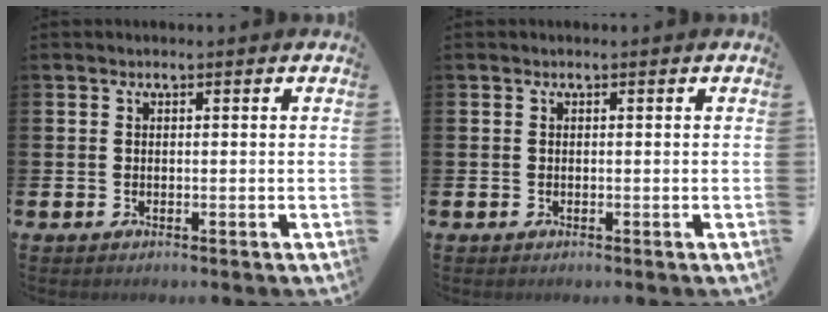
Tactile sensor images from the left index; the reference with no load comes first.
{"total": 0.0}